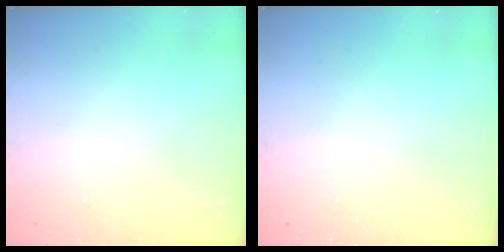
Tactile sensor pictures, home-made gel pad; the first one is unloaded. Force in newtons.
{"total": 0.0}